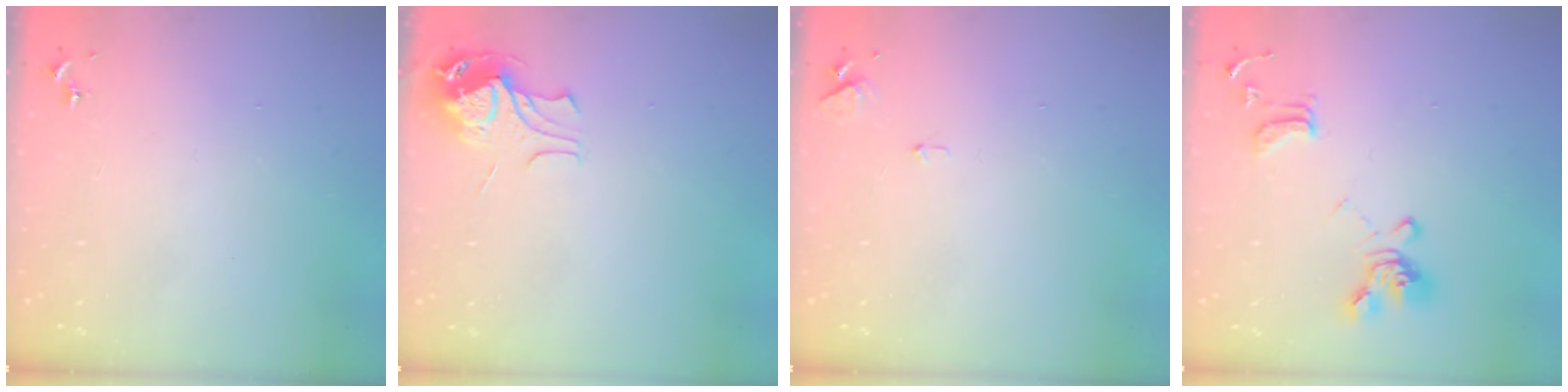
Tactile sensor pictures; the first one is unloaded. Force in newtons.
{"total": 9.5, "press": 9.5, "slide": 1.1}
{"total": 5.6, "press": 5.5, "slide": 0.8}
{"total": 14.3, "press": 14.2, "slide": 1.5}